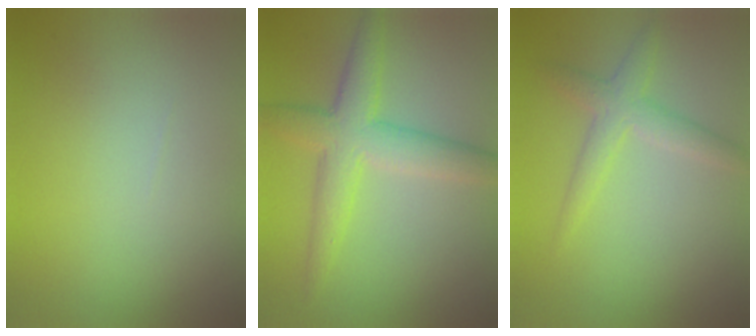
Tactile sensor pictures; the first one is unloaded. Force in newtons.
{"total": 5.1, "press": 5.1, "slide": 0.1}
{"total": 2.6, "press": 2.6, "slide": 0.0}